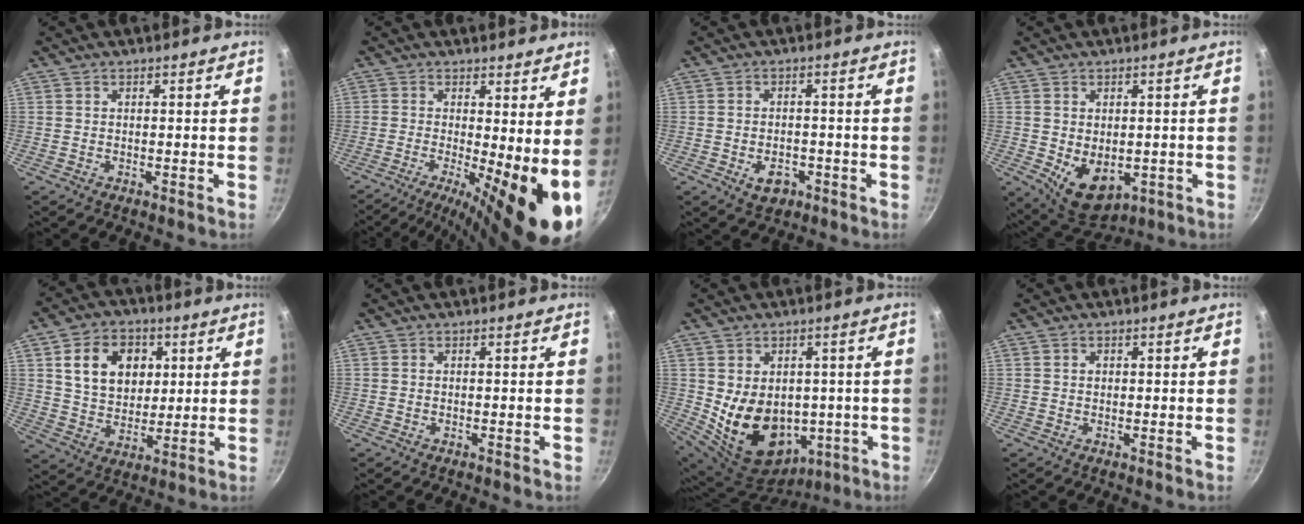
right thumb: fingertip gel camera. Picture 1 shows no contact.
{"total": 12.7, "force": [-1.9, 2.9, 12.2], "torque": [-0.173, -0.016, -0.031]}
{"total": 4.8, "force": [-2.0, 3.4, 2.8], "torque": [-0.030, 0.011, -0.025]}
{"total": 9.1, "force": [-1.3, 6.3, 6.4], "torque": [-0.078, -0.015, 0.003]}
{"total": 14.4, "force": [4.3, 11.0, 8.3], "torque": [-0.111, -0.003, 0.074]}
{"total": 0.0}
{"total": 16.8, "force": [-0.9, 12.9, 10.7], "torque": [-0.163, -0.014, 0.022]}
{"total": 1.0, "force": [0.3, 0.8, 0.4], "torque": [-0.004, 0.005, 0.005]}